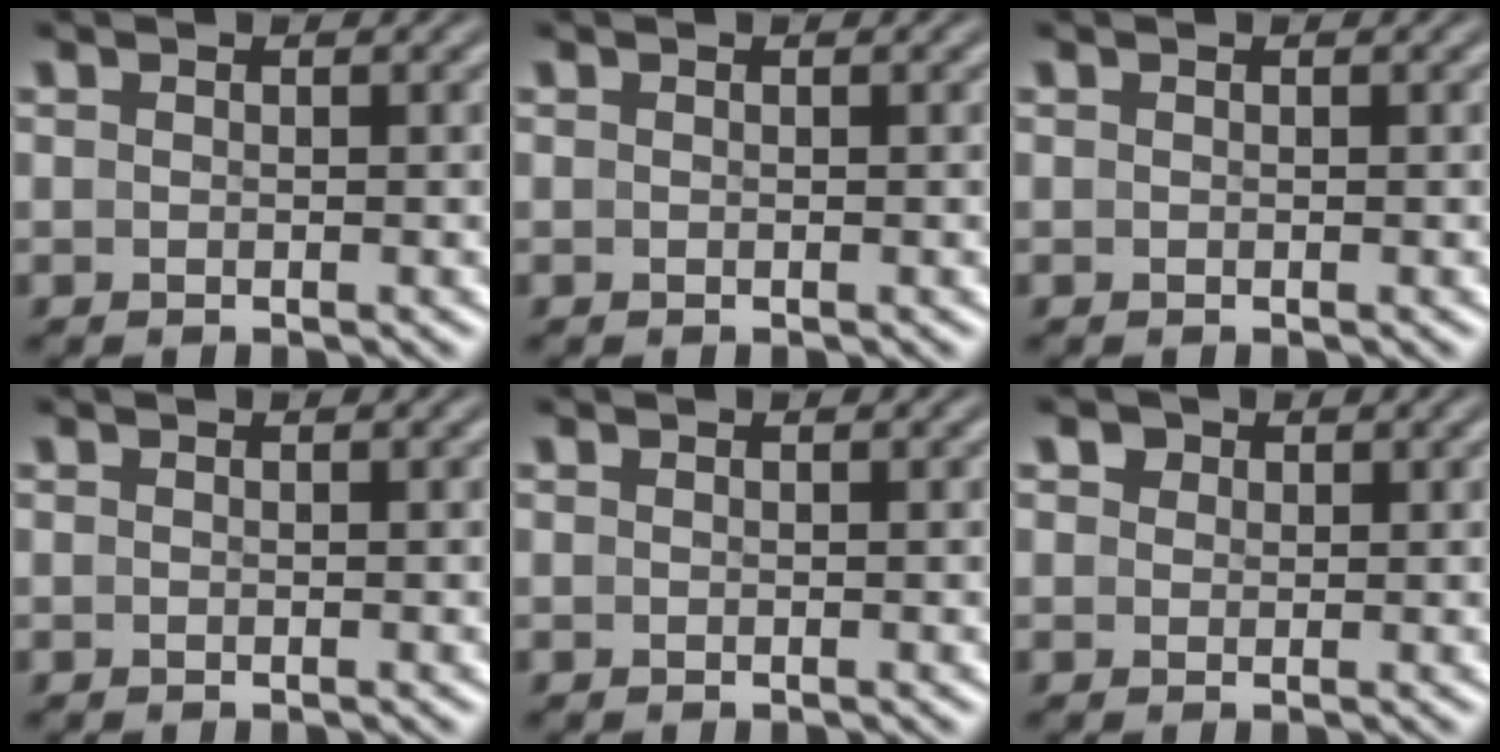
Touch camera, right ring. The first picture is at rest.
{"total": 0.0}
{"total": 0.0}
{"total": 0.0}
{"total": 0.0}
{"total": 2.5, "force": [1.4, 1.8, 1.0], "torque": [-0.020, -0.003, 0.029]}